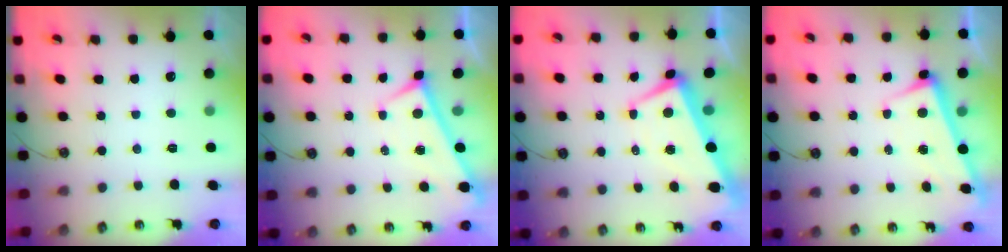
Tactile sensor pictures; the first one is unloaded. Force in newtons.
{"total": 0.0}
{"total": 2.0, "press": 1.6, "slide": 1.2}
{"total": 2.7, "press": 2.6, "slide": 0.7}